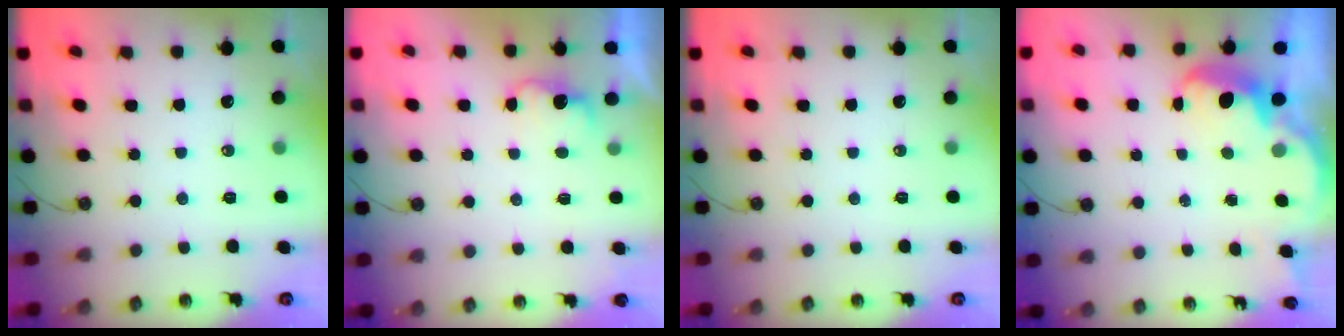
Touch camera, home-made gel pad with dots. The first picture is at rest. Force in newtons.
{"total": 2.9, "press": 2.8, "slide": 0.8}
{"total": 0.0}
{"total": 2.5, "press": 2.5, "slide": 0.6}